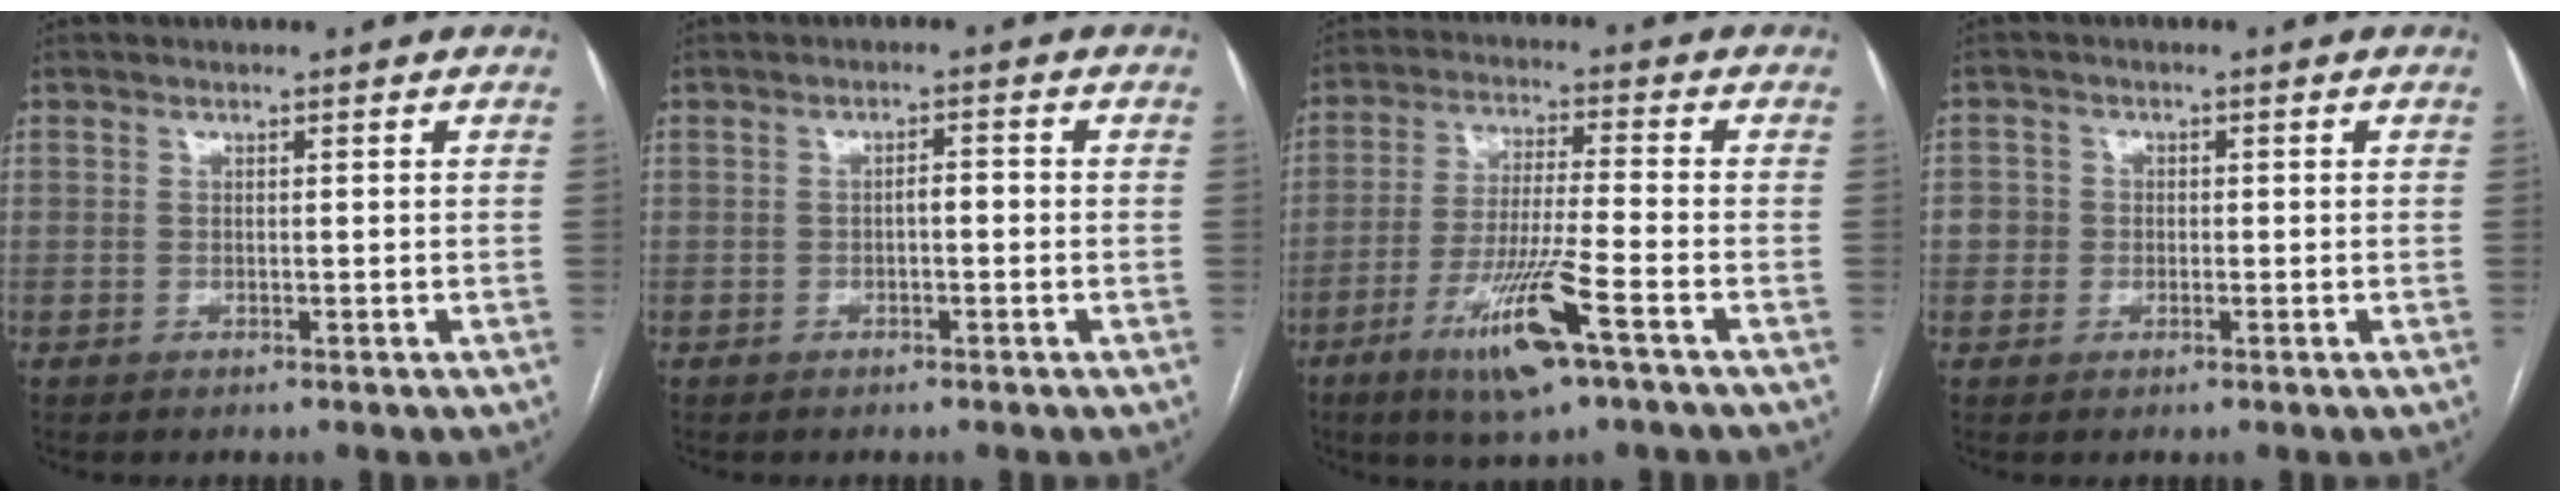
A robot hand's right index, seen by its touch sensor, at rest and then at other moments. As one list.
[{"total": 1.6, "force": [-0.3, 0.4, 1.5], "torque": [-0.023, 0.005, -0.007]}, {"total": 11.6, "force": [-5.9, 0.3, 10.0], "torque": [-0.193, -0.022, -0.107]}, {"total": 2.7, "force": [-0.2, 2.7, 0.4], "torque": [0.004, 0.012, -0.006]}]